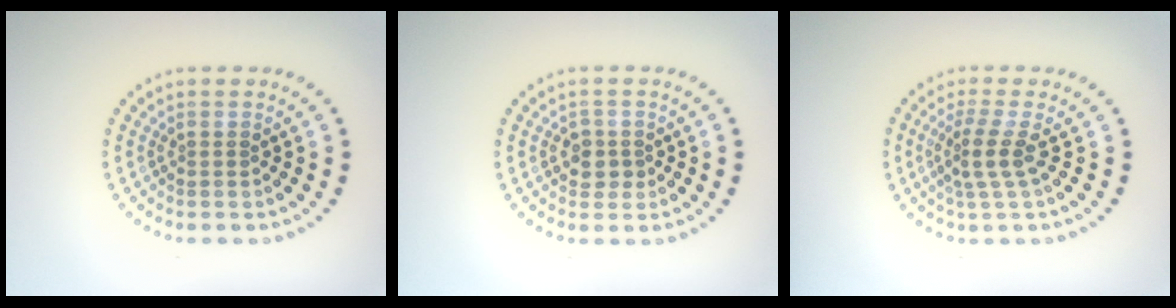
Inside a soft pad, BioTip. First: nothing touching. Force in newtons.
{"total": 1.7, "press": 1.6, "slide": 0.6}
{"total": 2.7, "press": 1.9, "slide": 1.9}